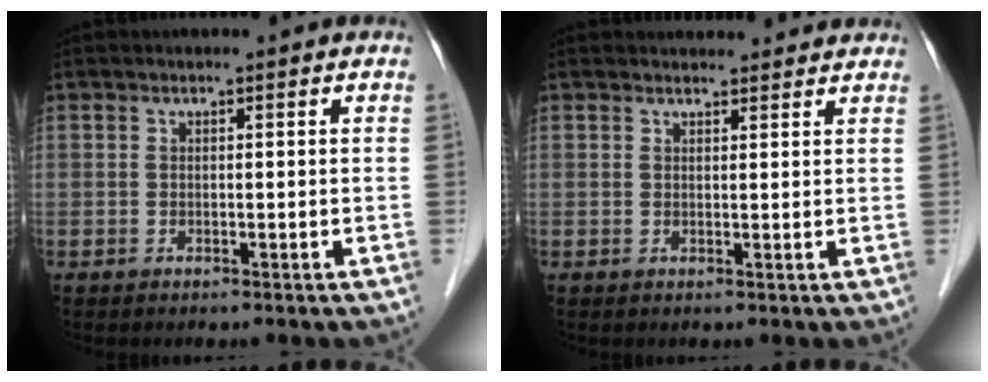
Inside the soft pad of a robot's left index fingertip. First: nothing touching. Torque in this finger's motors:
{"motor_torque": [0.46, -0.56, 0.00, 0.00]}